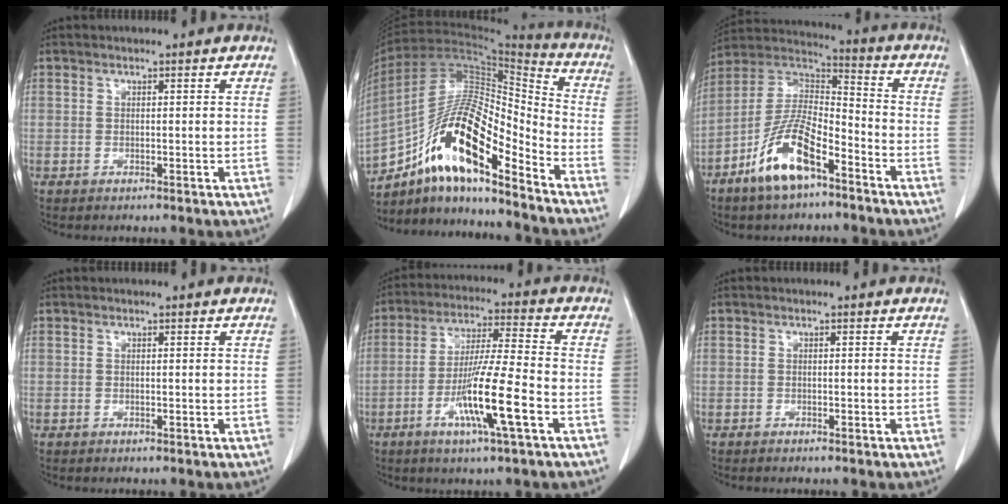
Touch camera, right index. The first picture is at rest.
{"total": 17.4, "force": [-11.2, 3.6, 12.8], "torque": [-0.234, 0.018, -0.197]}
{"total": 13.1, "force": [-7.4, 4.1, 9.9], "torque": [-0.204, 0.003, -0.140]}
{"total": 0.0}
{"total": 12.0, "force": [-4.5, -0.1, 11.1], "torque": [-0.210, -0.013, -0.084]}
{"total": 0.8, "force": [-0.6, 0.1, 0.4], "torque": [-0.011, -0.002, -0.009]}